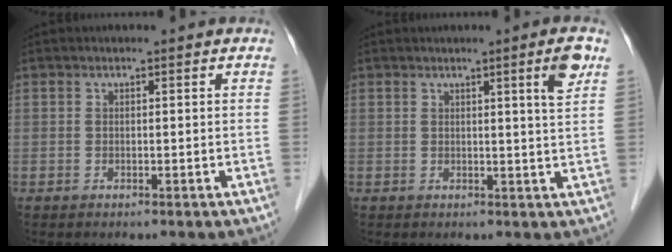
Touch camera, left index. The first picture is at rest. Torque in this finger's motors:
{"motor_torque": [0.54, -0.36, 0.14, 0.04]}